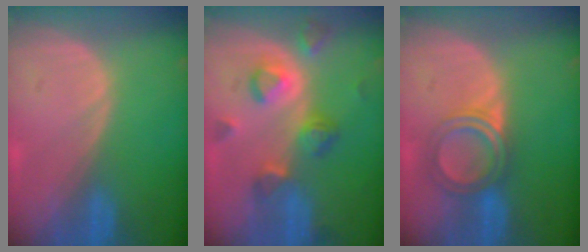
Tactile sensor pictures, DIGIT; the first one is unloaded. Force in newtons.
{"total": 7.1, "press": 7.0, "slide": 1.2}
{"total": 5.1, "press": 5.0, "slide": 0.9}